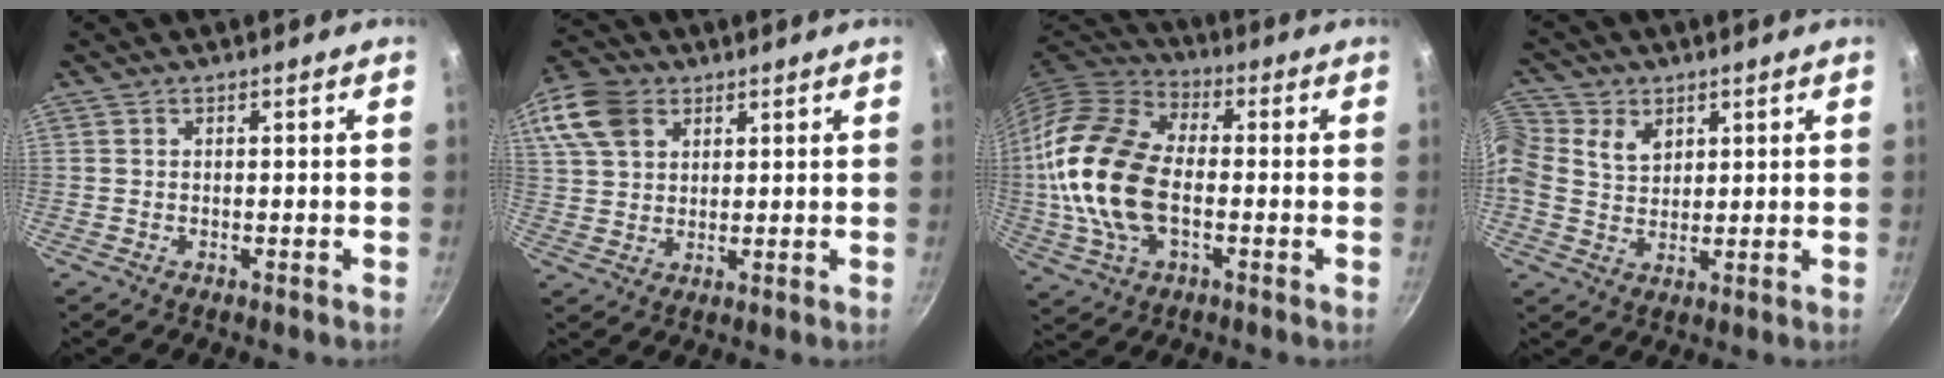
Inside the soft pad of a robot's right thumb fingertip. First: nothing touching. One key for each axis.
{"total": 13.8, "fx": 6.3, "fy": 9.8, "fz": 7.3, "tx": -0.157, "ty": 0.013, "tz": 0.117}
{"total": 20.1, "fx": -1.4, "fy": 12.3, "fz": 15.8, "tx": -0.303, "ty": 0.026, "tz": -0.037}
{"total": 8.0, "fx": 2.4, "fy": 6.6, "fz": 3.9, "tx": -0.068, "ty": -0.002, "tz": 0.036}